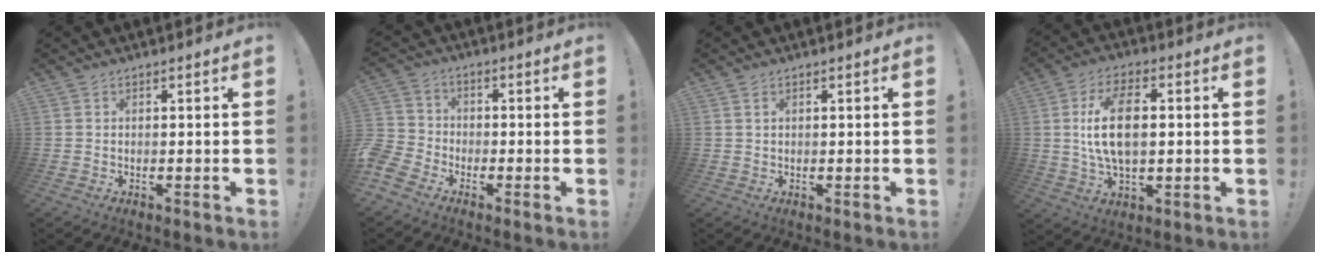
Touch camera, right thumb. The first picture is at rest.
{"total": 7.0, "force": [-4.7, 4.8, 2.0], "torque": [-0.060, 0.026, -0.088]}
{"total": 0.7, "force": [0.4, 0.5, 0.2], "torque": [-0.003, 0.000, 0.007]}
{"total": 13.7, "force": [1.2, 7.3, 11.5], "torque": [-0.204, 0.003, 0.019]}